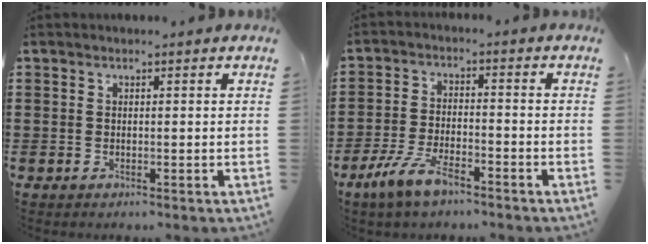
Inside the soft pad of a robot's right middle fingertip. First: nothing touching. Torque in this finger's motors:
{"motor_torque": [1.55, 0.01, 0.67, 0.12]}